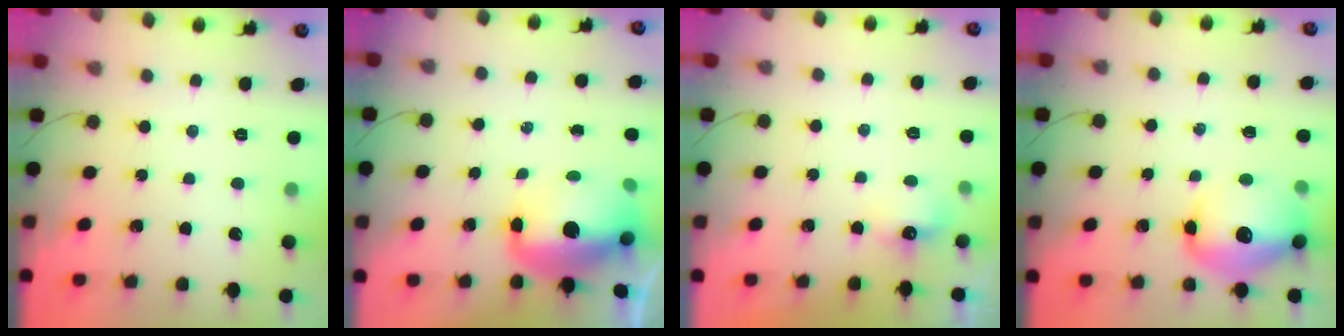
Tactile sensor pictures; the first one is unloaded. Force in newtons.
{"total": 13.9, "press": 13.7, "slide": 2.7}
{"total": 5.4, "press": 5.3, "slide": 1.0}
{"total": 14.0, "press": 13.4, "slide": 3.9}